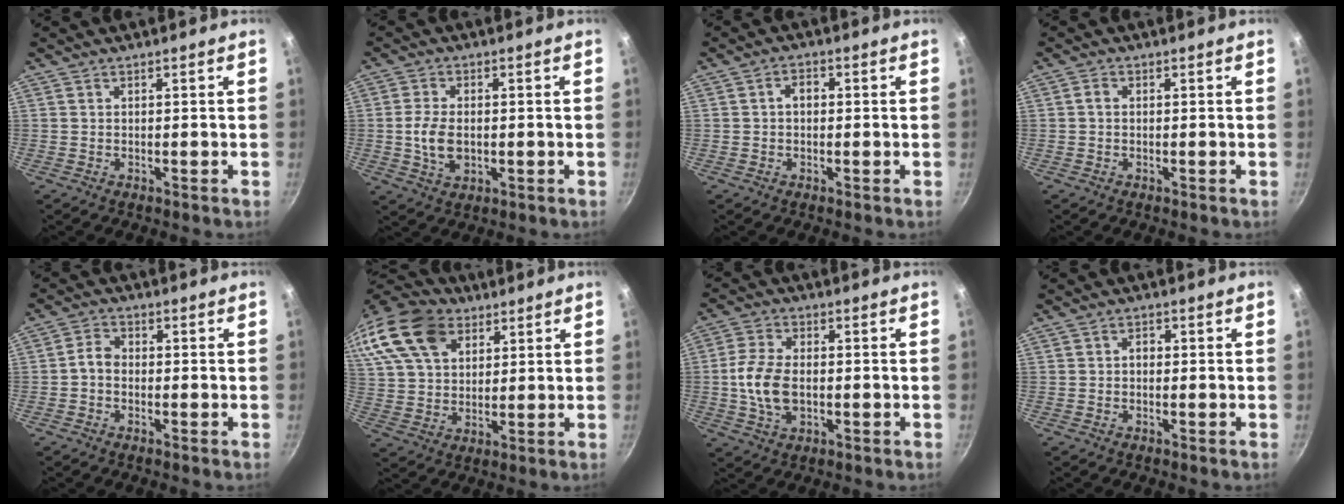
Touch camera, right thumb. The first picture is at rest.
{"total": 6.7, "force": [-0.5, 4.2, 5.2], "torque": [-0.099, 0.004, -0.007]}
{"total": 2.5, "force": [0.0, 1.8, 1.7], "torque": [-0.017, 0.009, -0.003]}
{"total": 1.2, "force": [-0.1, 0.9, 0.7], "torque": [-0.012, 0.006, -0.003]}
{"total": 3.1, "force": [-0.7, 2.3, 1.9], "torque": [-0.032, 0.018, -0.024]}
{"total": 22.7, "force": [11.6, 15.2, 12.4], "torque": [-0.271, 0.019, 0.215]}
{"total": 9.4, "force": [-0.7, 5.9, 7.4], "torque": [-0.143, 0.010, -0.017]}
{"total": 1.7, "force": [-0.1, 1.3, 1.0], "torque": [-0.012, 0.005, -0.004]}